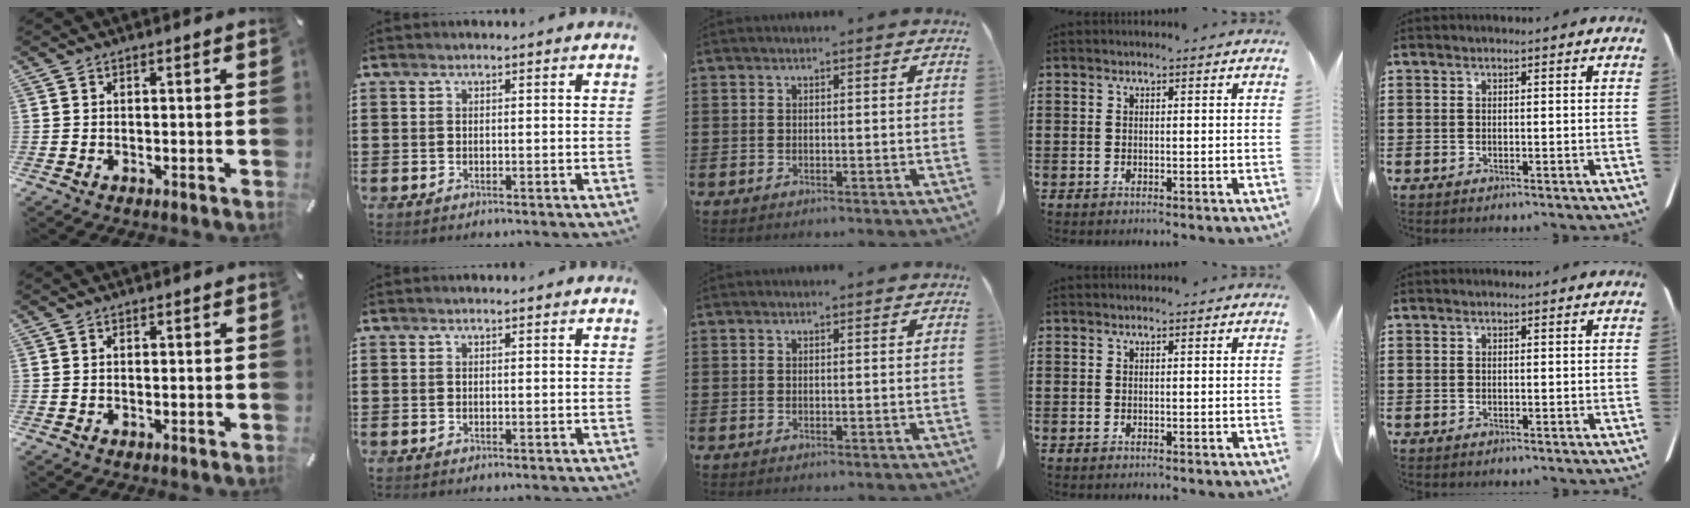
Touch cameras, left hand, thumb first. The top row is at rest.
{"thumb": {"total": 0.6, "force": [0.0, 0.3, 0.5], "torque": [-0.011, 0.000, 0.000]}}